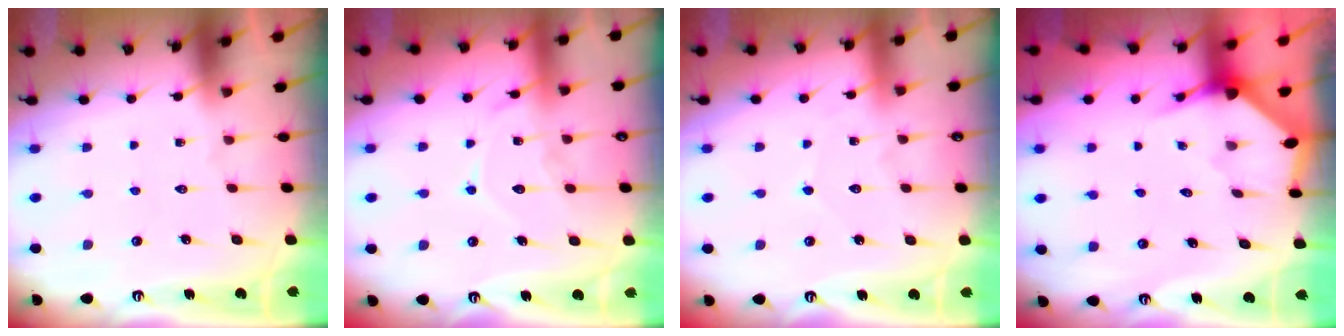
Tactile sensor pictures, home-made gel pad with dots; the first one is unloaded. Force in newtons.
{"total": 12.0, "press": 12.0, "slide": 1.0}
{"total": 4.8, "press": 4.8, "slide": 0.6}
{"total": 2.9, "press": 2.9, "slide": 0.3}